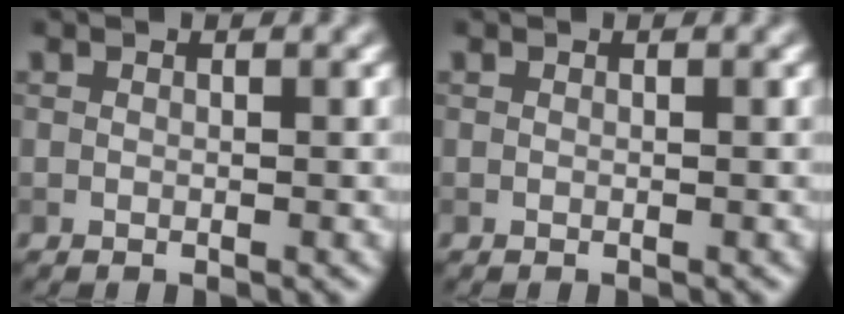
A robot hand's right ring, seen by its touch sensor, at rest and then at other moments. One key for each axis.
{"total": 0.0}